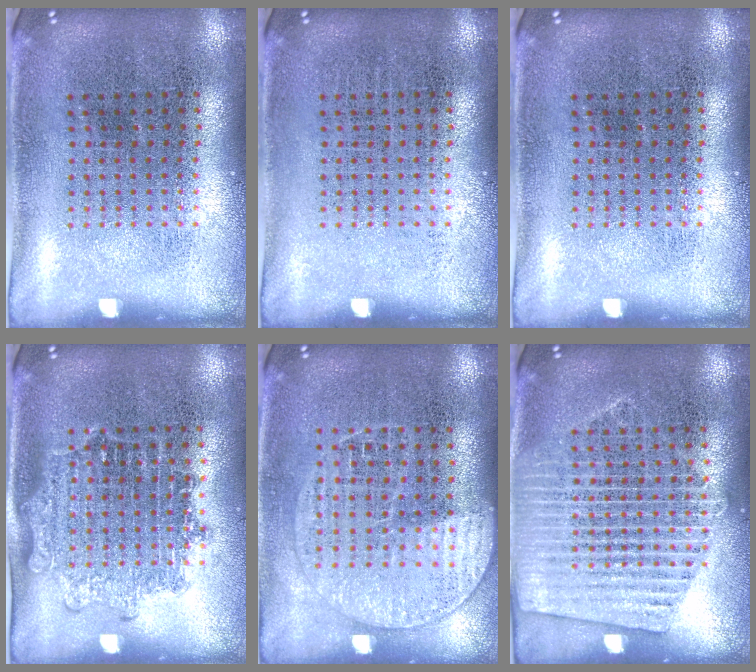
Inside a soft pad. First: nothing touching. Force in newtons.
{"total": 0.0}
{"total": 0.0}
{"total": 1.4, "press": 1.2, "slide": 0.7}
{"total": 1.4, "press": 1.3, "slide": 0.5}
{"total": 1.7, "press": 1.6, "slide": 0.4}